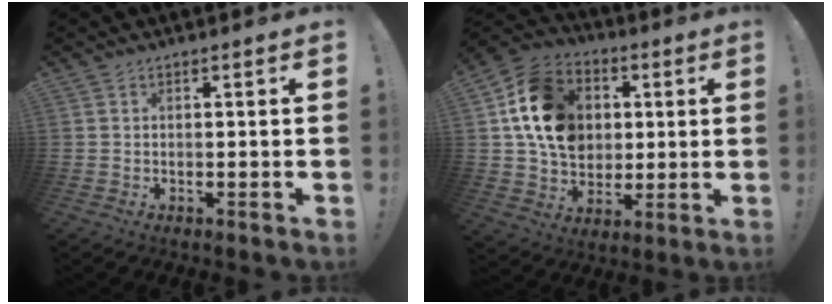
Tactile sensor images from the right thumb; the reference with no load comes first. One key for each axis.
{"total": 18.2, "fx": 3.7, "fy": 14.9, "fz": 9.9, "tx": -0.161, "ty": 0.001, "tz": 0.084}